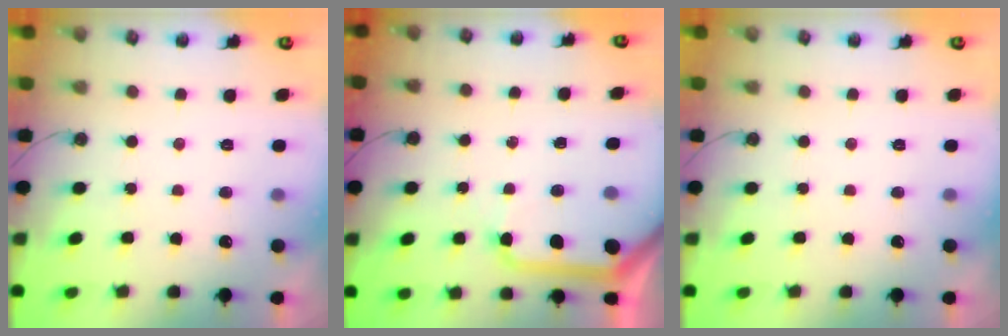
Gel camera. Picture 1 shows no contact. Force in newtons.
{"total": 11.1, "press": 11.0, "slide": 1.4}
{"total": 0.0}